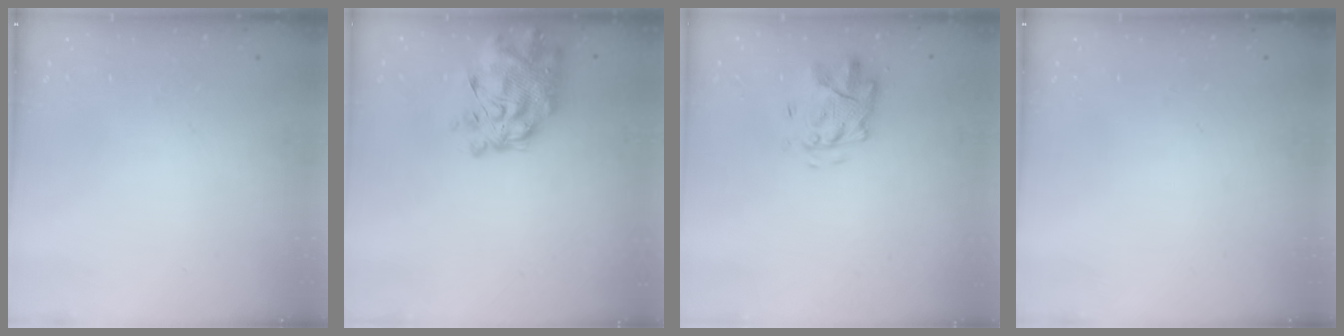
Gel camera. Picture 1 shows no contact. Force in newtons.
{"total": 9.8, "press": 9.3, "slide": 3.1}
{"total": 3.6, "press": 3.3, "slide": 1.6}
{"total": 0.0}